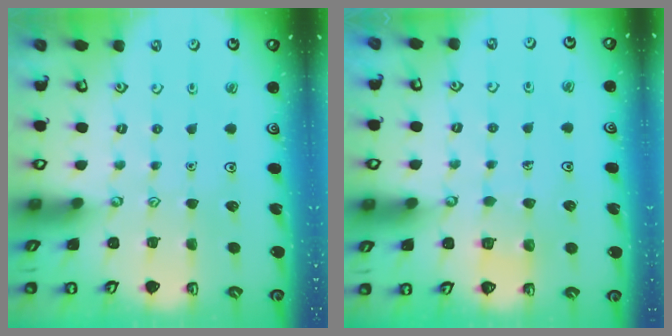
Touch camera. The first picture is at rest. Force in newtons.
{"total": 3.0, "press": 3.0, "slide": 0.2}